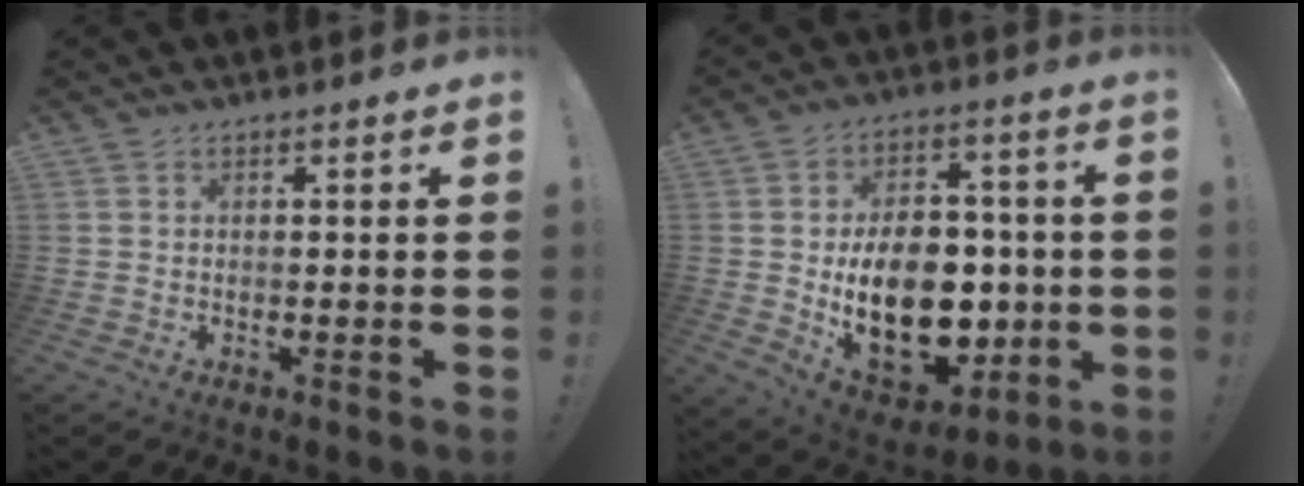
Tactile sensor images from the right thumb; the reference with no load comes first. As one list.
[{"total": 22.4, "force": [-1.8, 15.3, 16.3], "torque": [-0.261, -0.008, -0.009]}]